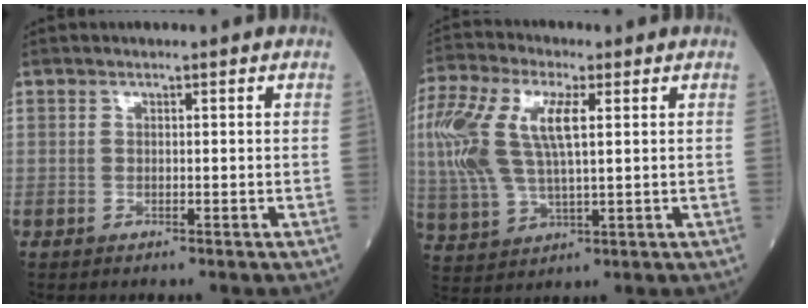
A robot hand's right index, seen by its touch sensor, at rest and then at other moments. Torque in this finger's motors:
{"motor_torque": [1.09, 0.62, 0.35, 0.21]}